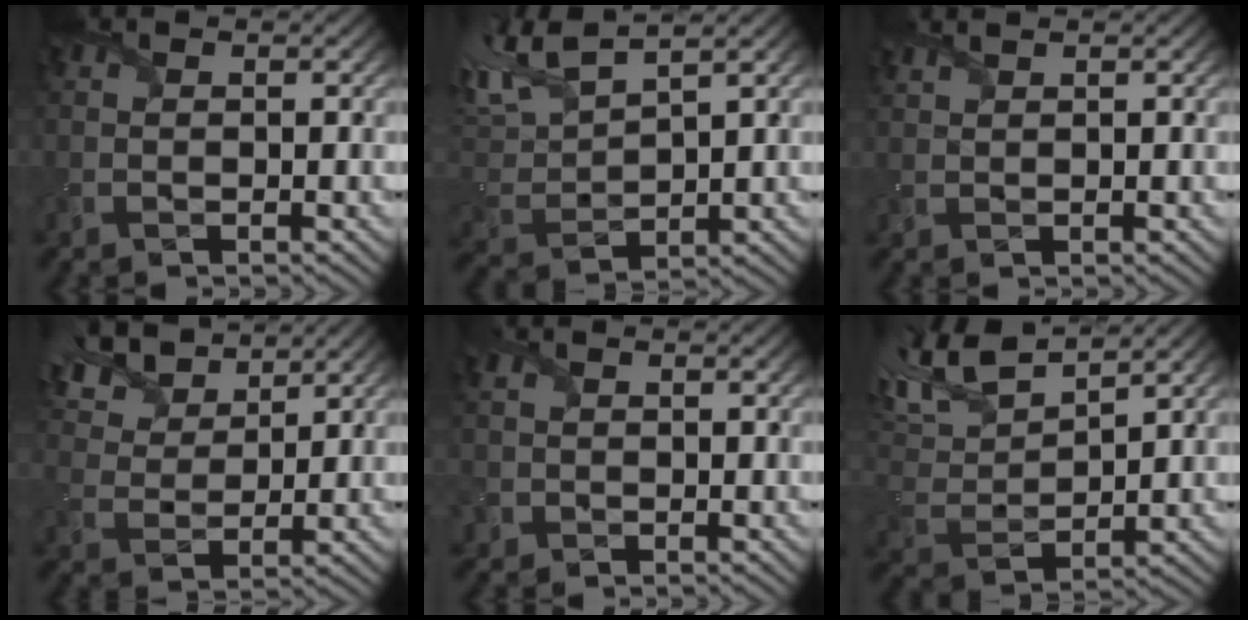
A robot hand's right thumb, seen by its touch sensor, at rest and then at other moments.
{"total": 9.5, "force": [6.5, 2.9, 6.3], "torque": [-0.173, 0.028, 0.123]}
{"total": 1.4, "force": [1.3, 0.0, 0.6], "torque": [-0.015, 0.003, 0.028]}
{"total": 10.3, "force": [7.6, 4.4, 5.3], "torque": [-0.159, 0.028, 0.134]}
{"total": 1.8, "force": [-0.1, 1.8, 0.2], "torque": [-0.020, 0.000, -0.006]}
{"total": 11.5, "force": [8.3, 3.9, 6.9], "torque": [-0.190, 0.030, 0.157]}